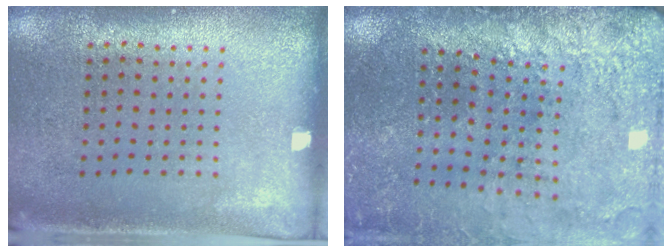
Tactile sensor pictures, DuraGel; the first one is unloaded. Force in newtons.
{"total": 3.2, "press": 3.1, "slide": 0.7}